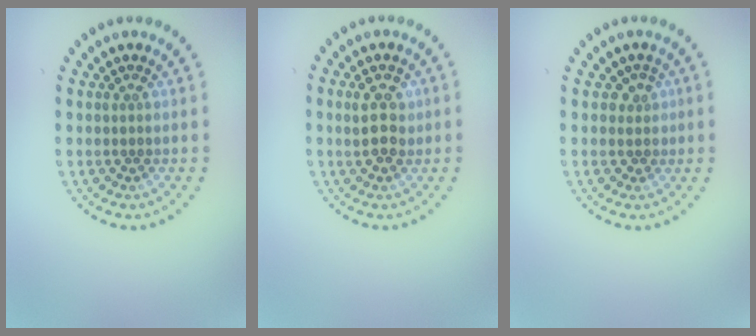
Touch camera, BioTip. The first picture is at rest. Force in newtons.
{"total": 2.9, "press": 2.8, "slide": 0.5}
{"total": 1.4, "press": 1.1, "slide": 0.9}